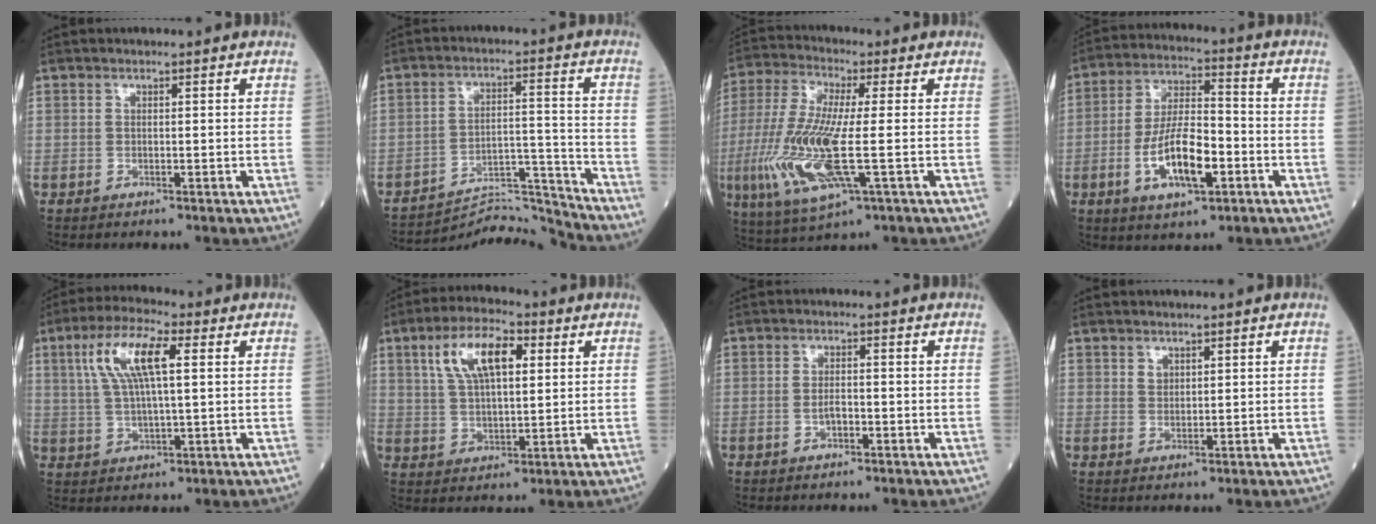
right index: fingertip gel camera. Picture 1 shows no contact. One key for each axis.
{"total": 10.0, "fx": -9.8, "fy": -1.7, "fz": -1.3, "tx": 0.018, "ty": 0.035, "tz": -0.162}
{"total": 15.6, "fx": -3.2, "fy": 2.8, "fz": 15.0, "tx": -0.337, "ty": -0.023, "tz": -0.058}
{"total": 11.8, "fx": -3.8, "fy": 4.0, "fz": 10.5, "tx": -0.203, "ty": 0.005, "tz": -0.068}
{"total": 10.0, "fx": 3.0, "fy": 2.4, "fz": 9.2, "tx": -0.190, "ty": 0.021, "tz": 0.058}
{"total": 10.4, "fx": 3.8, "fy": 4.2, "fz": 8.7, "tx": -0.172, "ty": 0.020, "tz": 0.071}
{"total": 2.3, "fx": -0.7, "fy": 1.0, "fz": 1.9, "tx": -0.033, "ty": 0.003, "tz": -0.012}
{"total": 1.4, "fx": 1.0, "fy": 0.9, "fz": 0.4, "tx": -0.002, "ty": -0.005, "tz": 0.018}